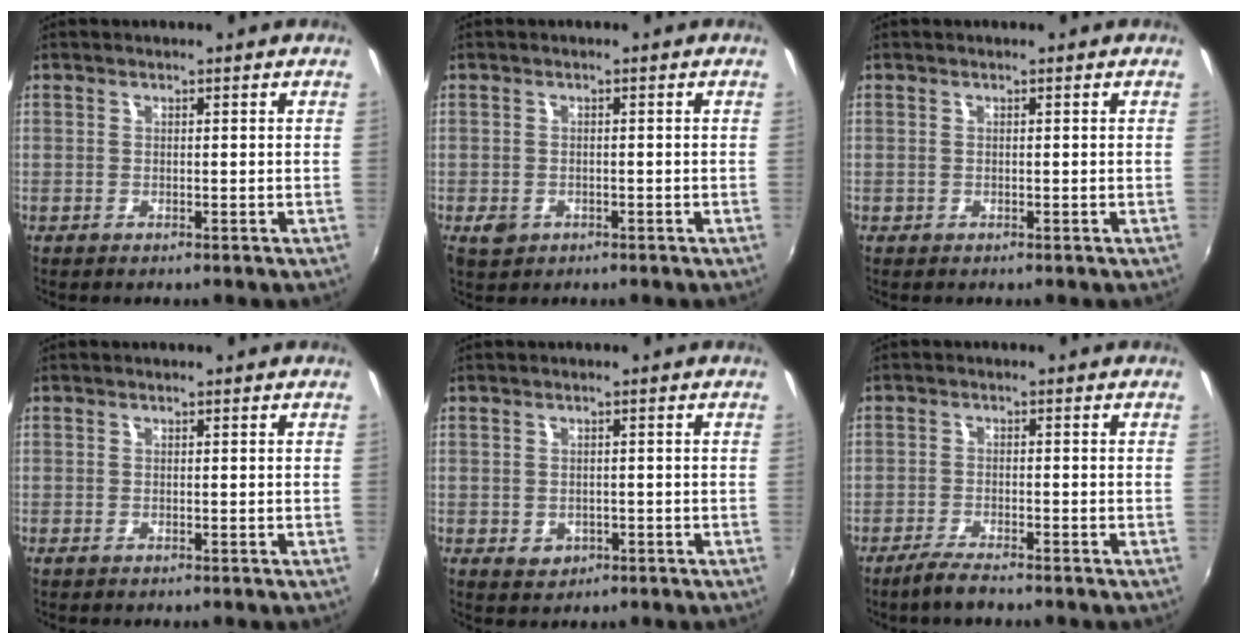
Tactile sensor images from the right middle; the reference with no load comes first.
{"total": 2.7, "force": [-1.3, 2.1, 1.2], "torque": [-0.025, -0.003, -0.019]}
{"total": 0.0}
{"total": 0.0}
{"total": 2.7, "force": [-0.8, 2.3, 1.1], "torque": [-0.022, -0.002, -0.007]}
{"total": 3.7, "force": [-3.1, 0.3, 1.9], "torque": [-0.059, -0.004, -0.063]}